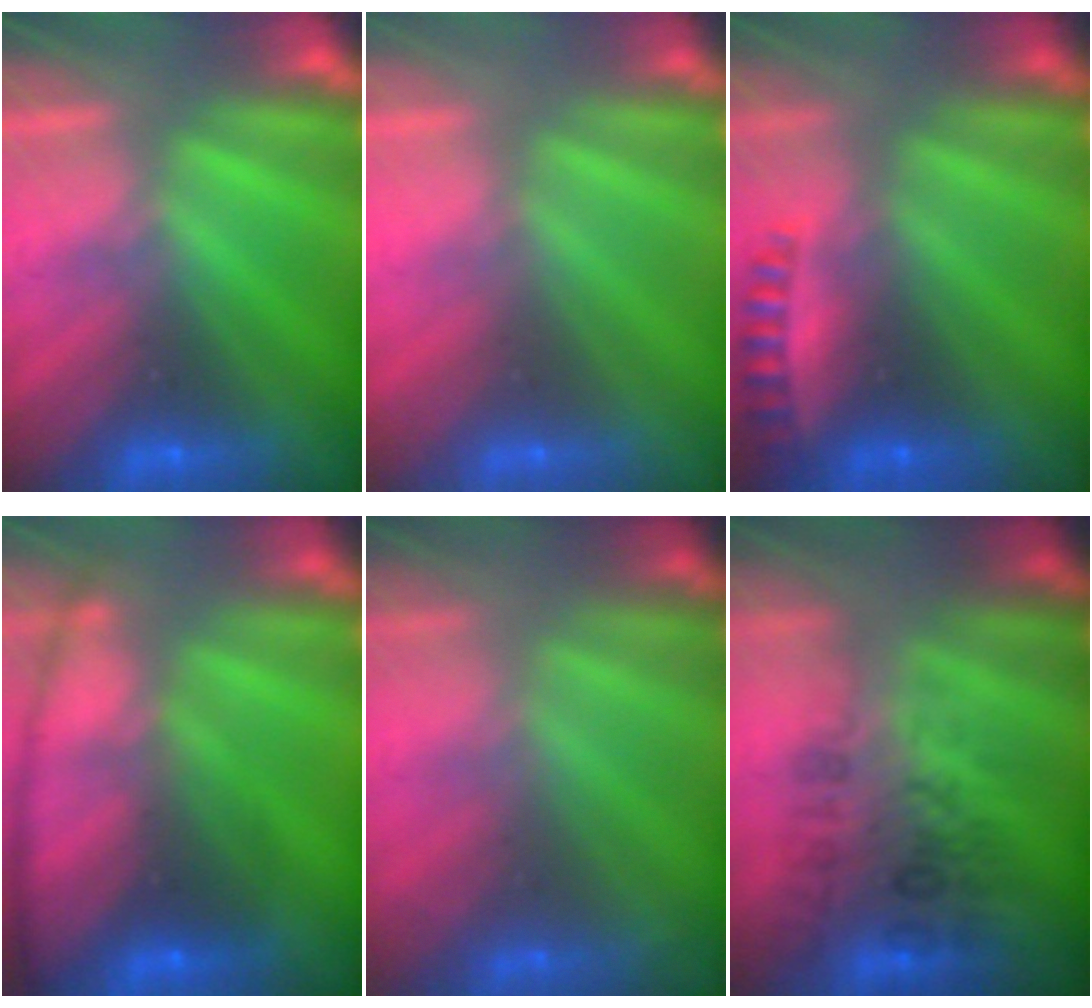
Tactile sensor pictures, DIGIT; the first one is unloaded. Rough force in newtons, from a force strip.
{"total": 2.8}
{"total": 2.6}
{"total": 5.8}
{"total": 1.5}
{"total": 2.7}